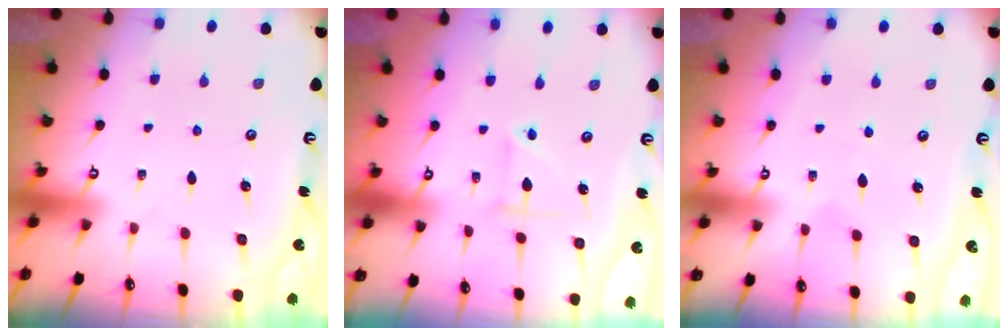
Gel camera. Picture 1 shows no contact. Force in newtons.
{"total": 3.8, "press": 3.6, "slide": 1.0}
{"total": 2.7, "press": 2.7, "slide": 0.3}